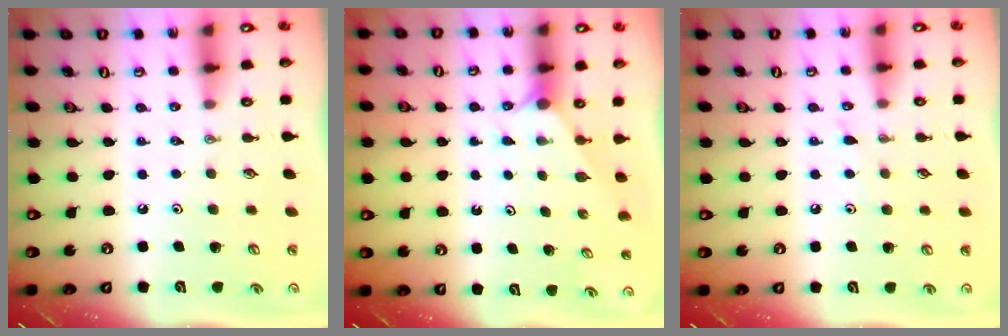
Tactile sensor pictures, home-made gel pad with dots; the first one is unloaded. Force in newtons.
{"total": 0.9, "press": 0.9, "slide": 0.2}
{"total": 3.2, "press": 3.2, "slide": 0.4}